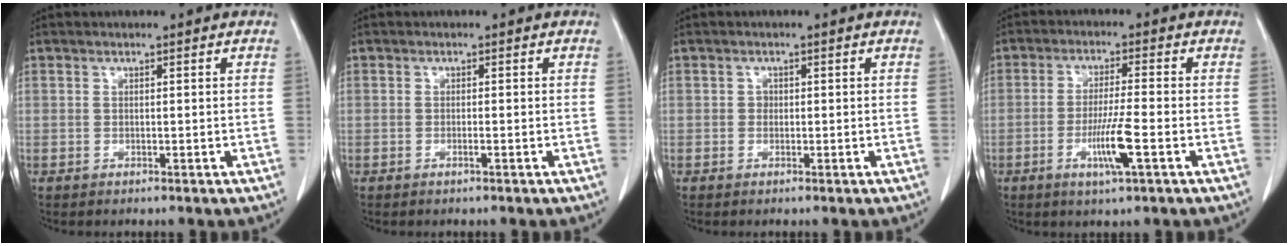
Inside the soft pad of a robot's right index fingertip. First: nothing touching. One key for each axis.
{"total": 0.7, "fx": -0.3, "fy": -0.1, "fz": 0.6, "tx": -0.013, "ty": 0.000, "tz": -0.005}
{"total": 0.8, "fx": 0.0, "fy": 0.7, "fz": 0.3, "tx": -0.001, "ty": 0.003, "tz": -0.001}
{"total": 6.7, "fx": -2.5, "fy": -0.2, "fz": 6.2, "tx": -0.117, "ty": -0.013, "tz": -0.046}